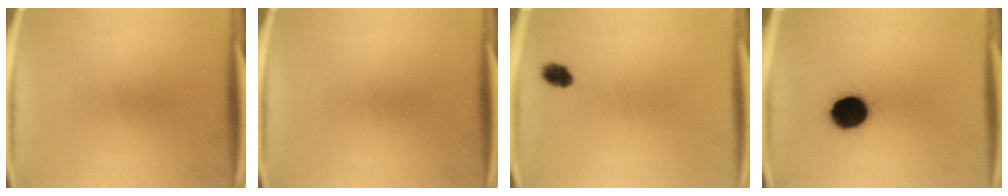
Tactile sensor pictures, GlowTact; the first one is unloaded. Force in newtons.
{"total": 0.0}
{"total": 2.9}
{"total": 12.4}